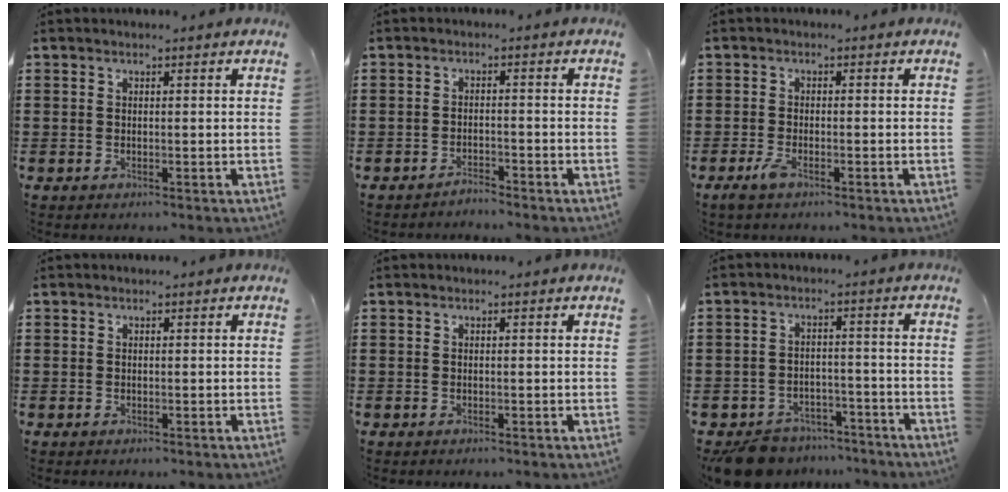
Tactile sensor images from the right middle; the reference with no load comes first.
{"total": 2.0, "force": [-2.0, -0.1, 0.1], "torque": [-0.009, 0.000, -0.042]}
{"total": 2.1, "force": [-1.1, 0.6, 1.7], "torque": [-0.045, -0.007, -0.024]}
{"total": 0.0}
{"total": 0.0}
{"total": 6.2, "force": [-6.0, 1.6, 1.0], "torque": [-0.024, 0.015, -0.118]}